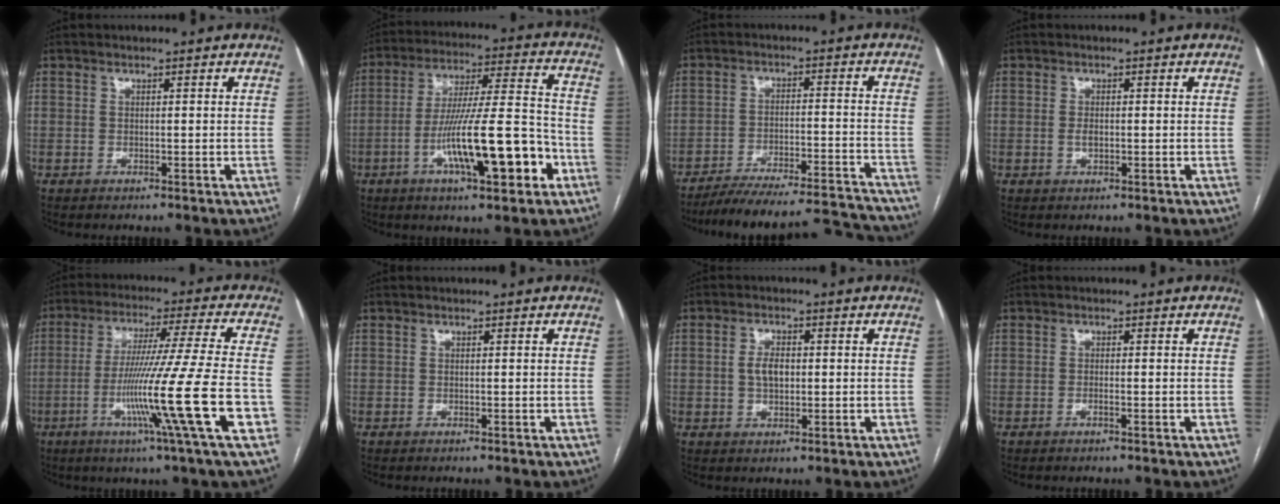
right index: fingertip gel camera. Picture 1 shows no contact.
{"total": 17.2, "force": [-6.5, 2.1, 15.8], "torque": [-0.272, 0.004, -0.102]}
{"total": 19.8, "force": [-18.9, 1.7, 5.8], "torque": [-0.071, 0.006, -0.265]}
{"total": 1.6, "force": [-0.3, 0.7, 1.4], "torque": [-0.028, 0.001, -0.004]}
{"total": 17.6, "force": [-5.7, -2.5, 16.4], "torque": [-0.293, -0.027, -0.105]}
{"total": 0.0}
{"total": 3.6, "force": [0.1, 2.0, 3.0], "torque": [-0.059, 0.006, 0.004]}
{"total": 0.8, "force": [-0.5, 0.0, 0.7], "torque": [-0.014, 0.001, -0.008]}